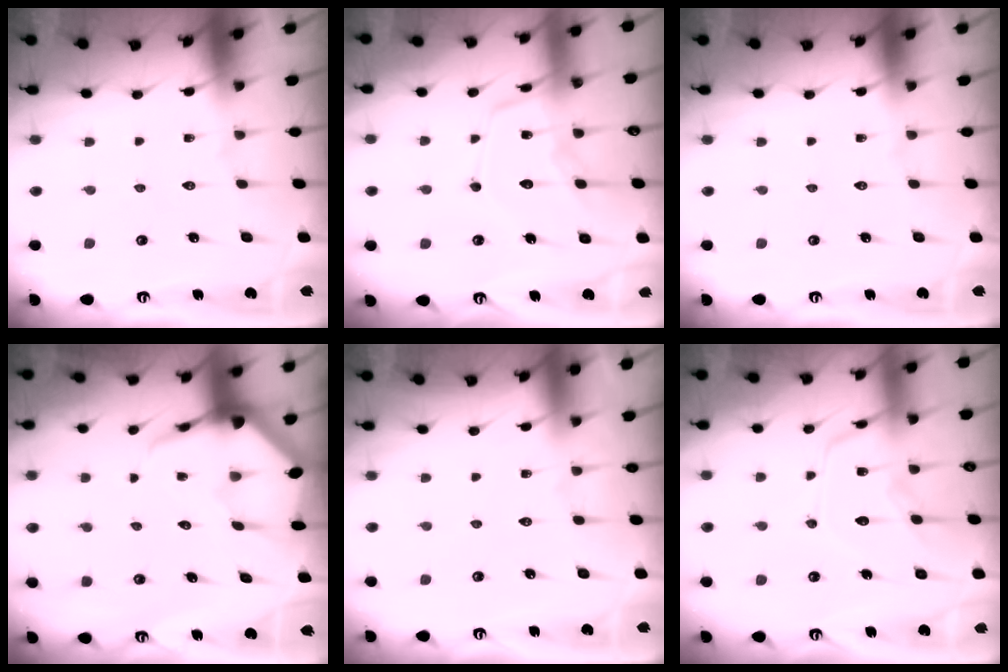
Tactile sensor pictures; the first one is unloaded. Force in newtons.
{"total": 15.8, "press": 15.7, "slide": 1.4}
{"total": 0.0}
{"total": 5.4, "press": 5.4, "slide": 0.7}
{"total": 2.2, "press": 2.2, "slide": 0.3}
{"total": 14.3, "press": 14.2, "slide": 1.2}